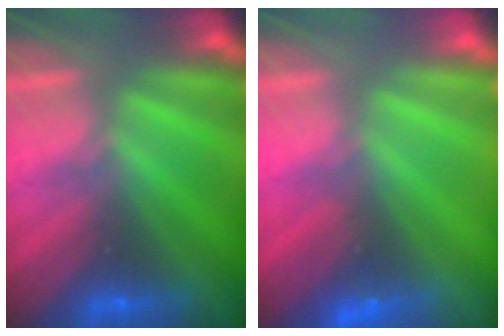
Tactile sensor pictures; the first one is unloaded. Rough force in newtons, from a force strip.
{"total": 2.3}